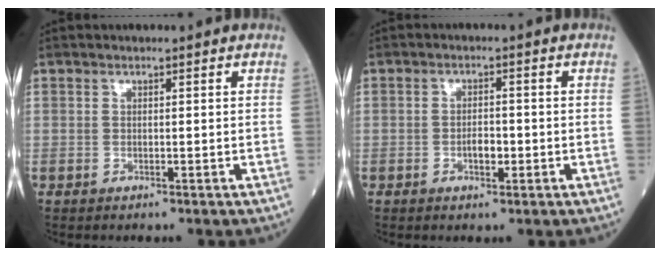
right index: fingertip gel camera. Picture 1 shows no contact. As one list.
[{"total": 2.6, "force": [-0.8, 1.1, 2.2], "torque": [-0.036, 0.003, -0.010]}]